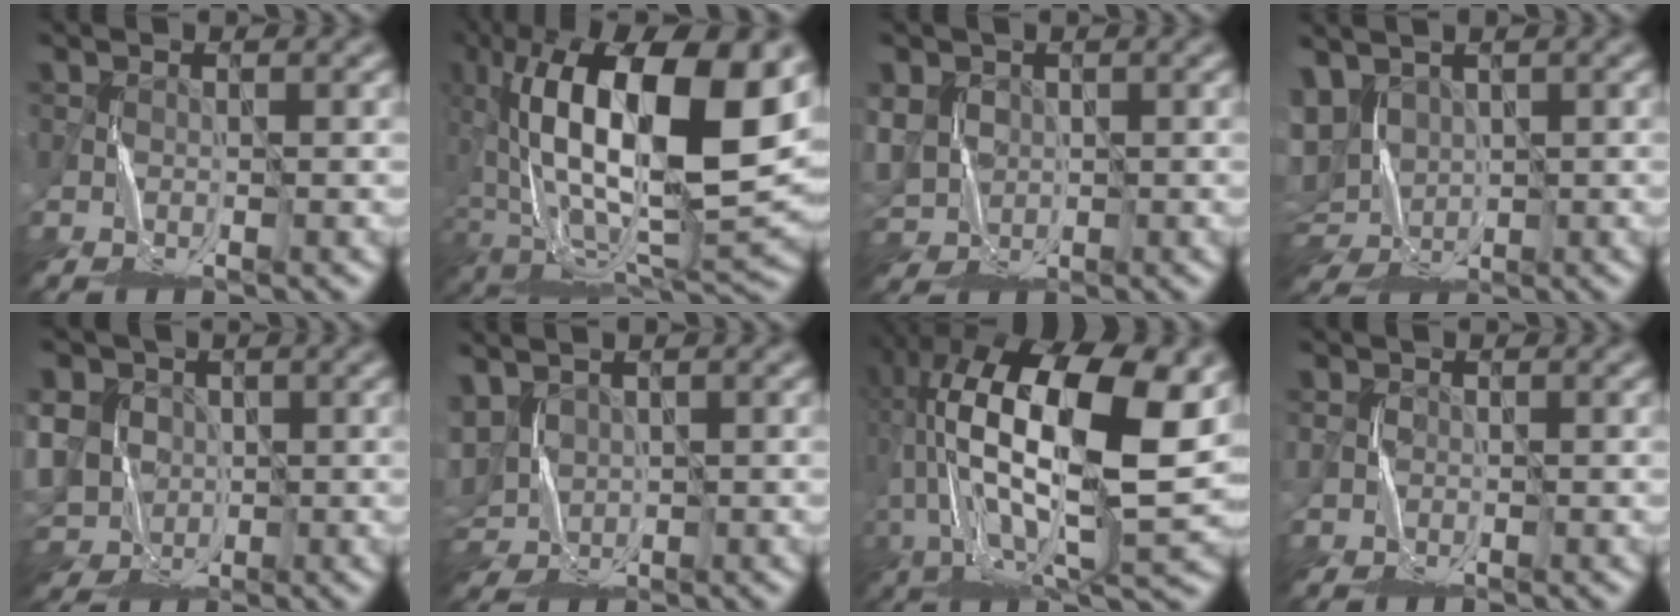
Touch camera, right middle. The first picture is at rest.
{"total": 17.7, "force": [3.8, 7.3, 15.7], "torque": [-0.295, 0.028, 0.066]}
{"total": 5.1, "force": [0.7, 4.4, 2.4], "torque": [-0.074, 0.006, 0.014]}
{"total": 5.8, "force": [1.9, 3.9, 3.8], "torque": [-0.089, 0.002, 0.044]}
{"total": 10.9, "force": [1.1, 9.2, 5.7], "torque": [-0.127, 0.012, -0.012]}
{"total": 4.0, "force": [1.4, 2.9, 2.3], "torque": [-0.074, 0.004, 0.034]}
{"total": 17.1, "force": [4.0, 6.6, 15.3], "torque": [-0.310, 0.024, 0.072]}
{"total": 1.5, "force": [0.0, 1.5, 0.4], "torque": [-0.012, 0.001, -0.001]}